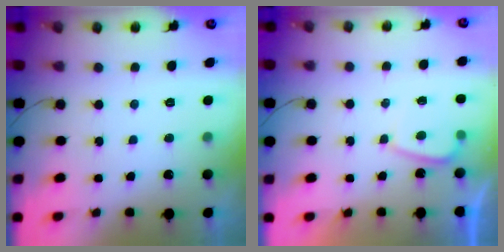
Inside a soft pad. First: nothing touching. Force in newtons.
{"total": 1.9, "press": 1.7, "slide": 0.7}